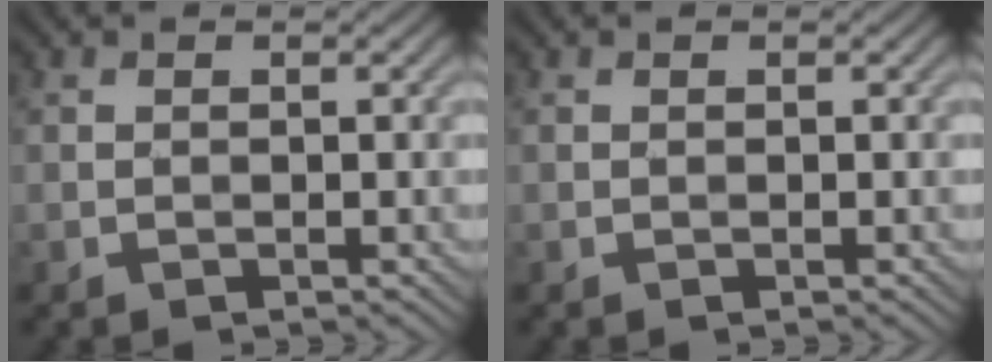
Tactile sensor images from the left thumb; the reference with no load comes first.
{"total": 0.0}